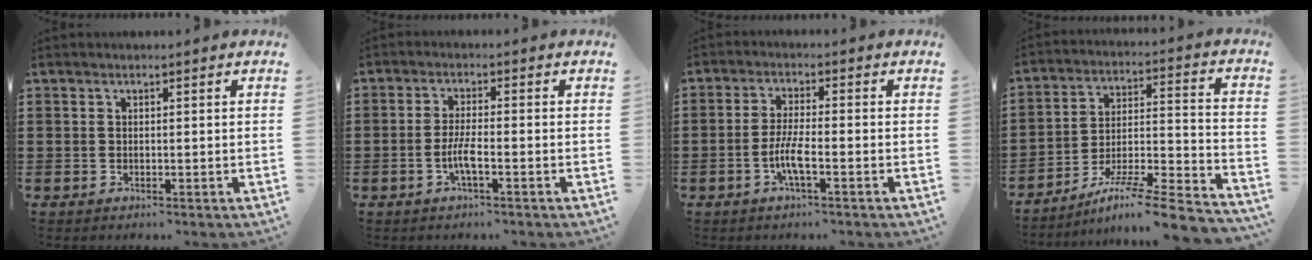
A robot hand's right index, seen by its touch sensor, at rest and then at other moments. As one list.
[{"total": 3.6, "force": [-1.6, 0.5, 3.2], "torque": [-0.068, -0.004, -0.034]}, {"total": 4.5, "force": [-2.0, 0.6, 4.0], "torque": [-0.087, -0.007, -0.043]}, {"total": 8.3, "force": [-6.7, 0.1, 5.0], "torque": [-0.080, -0.008, -0.135]}]